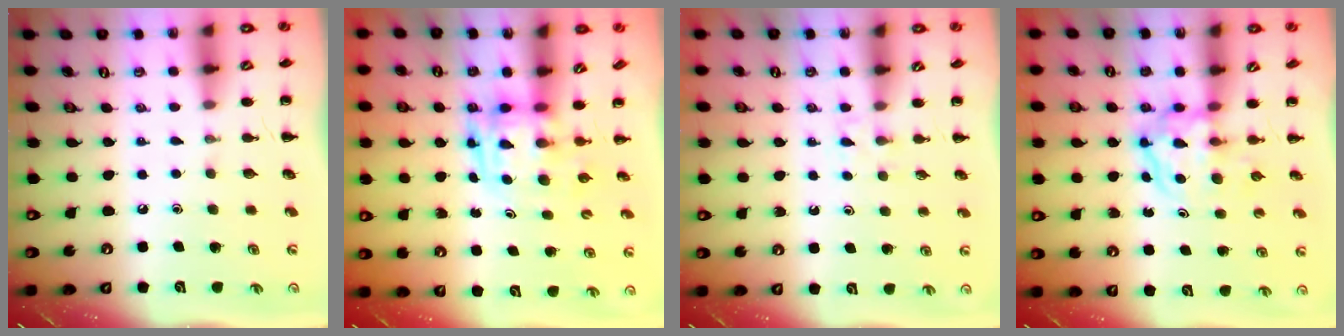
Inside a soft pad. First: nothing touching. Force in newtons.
{"total": 3.7, "press": 3.6, "slide": 0.7}
{"total": 2.2, "press": 2.0, "slide": 1.0}
{"total": 3.8, "press": 3.7, "slide": 0.4}